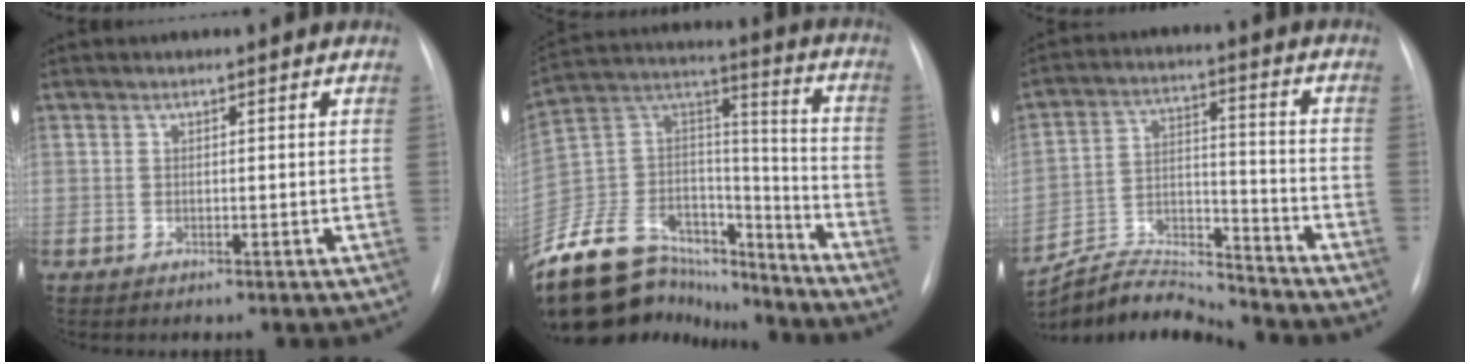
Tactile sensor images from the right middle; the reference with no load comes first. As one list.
[{"total": 23.8, "force": [-19.8, 10.1, 8.4], "torque": [-0.192, 0.043, -0.330]}, {"total": 11.8, "force": [-11.8, -0.4, 0.4], "torque": [-0.010, 0.026, -0.218]}]